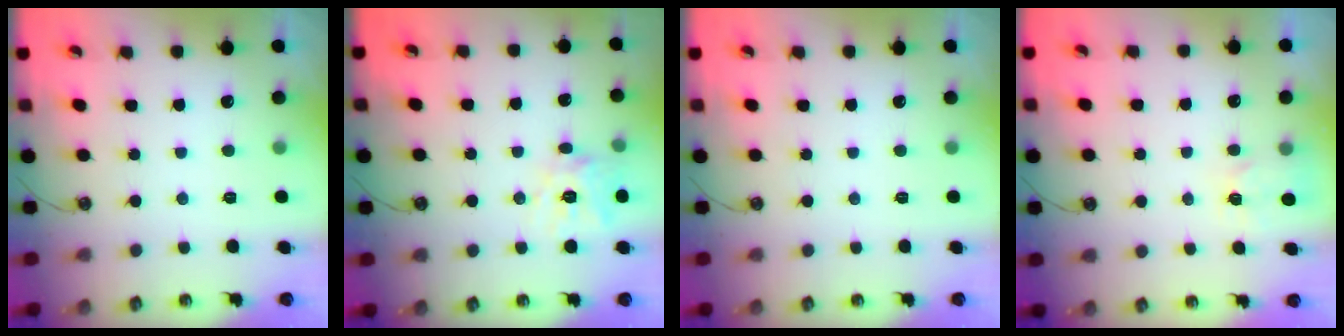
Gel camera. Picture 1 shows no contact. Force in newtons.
{"total": 13.0, "press": 13.0, "slide": 1.2}
{"total": 0.0}
{"total": 5.1, "press": 5.0, "slide": 0.6}